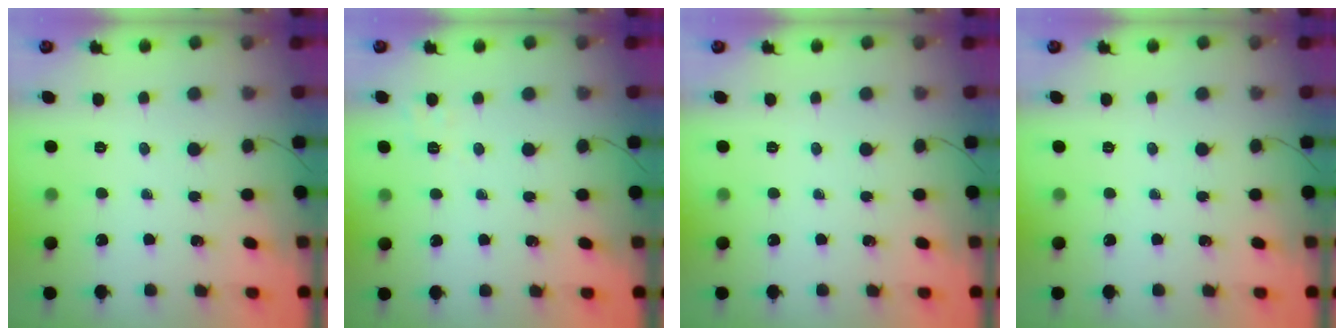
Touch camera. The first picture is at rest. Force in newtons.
{"total": 3.0, "press": 2.3, "slide": 1.9}
{"total": 0.0}
{"total": 0.0}